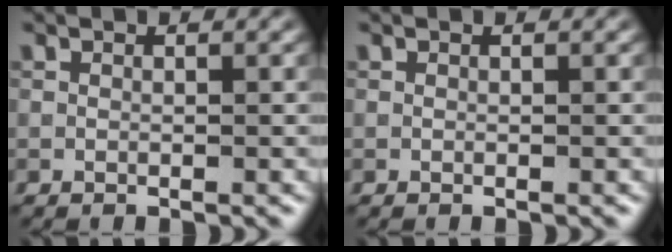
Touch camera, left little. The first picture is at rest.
{"total": 0.0}